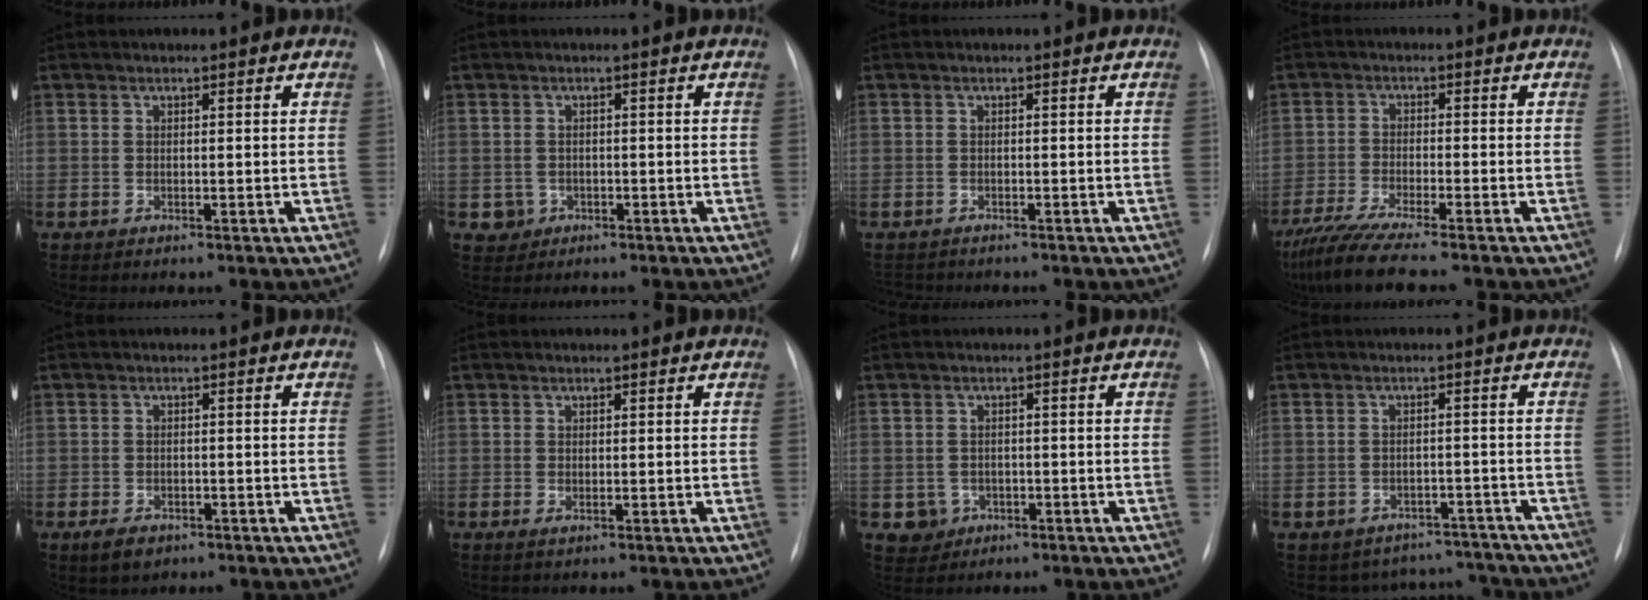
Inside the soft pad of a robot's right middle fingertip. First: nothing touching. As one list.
[{"total": 2.3, "force": [-0.8, 2.2, 0.2], "torque": [0.000, 0.006, -0.008]}, {"total": 2.8, "force": [-2.5, 1.1, 0.3], "torque": [-0.003, -0.004, -0.036]}, {"total": 9.7, "force": [-8.1, -0.3, 5.4], "torque": [-0.095, -0.031, -0.137]}, {"total": 3.1, "force": [-1.9, 1.9, 1.6], "torque": [-0.032, -0.002, -0.022]}, {"total": 0.6, "force": [-0.1, 0.2, 0.5], "torque": [-0.013, -0.004, -0.002]}, {"total": 3.2, "force": [-1.2, 2.9, 0.4], "torque": [-0.003, 0.007, -0.011]}, {"total": 8.6, "force": [-7.6, 4.0, -0.5], "torque": [0.023, 0.037, -0.085]}]